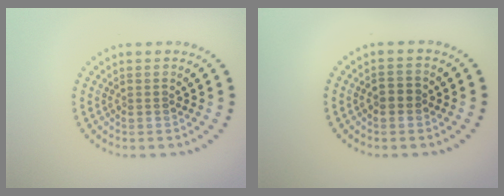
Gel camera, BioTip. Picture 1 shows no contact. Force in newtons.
{"total": 1.6, "press": 1.6, "slide": 0.2}